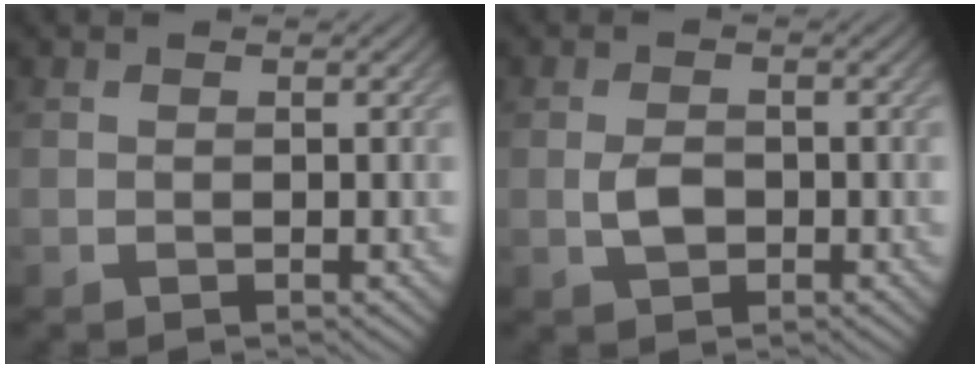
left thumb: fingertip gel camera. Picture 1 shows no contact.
{"total": 2.4, "force": [-0.5, 1.5, 1.8], "torque": [-0.040, 0.000, -0.010]}